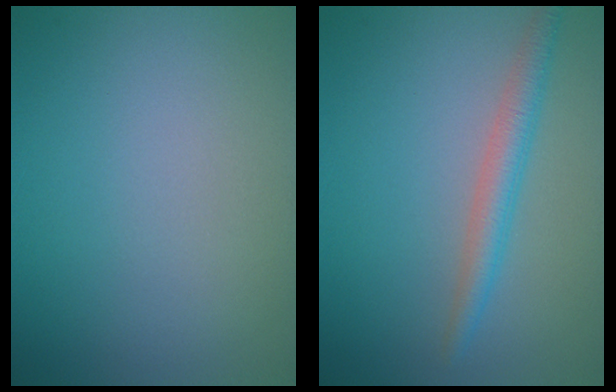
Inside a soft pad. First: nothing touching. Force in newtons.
{"total": 2.5, "press": 2.5, "slide": 0.0}